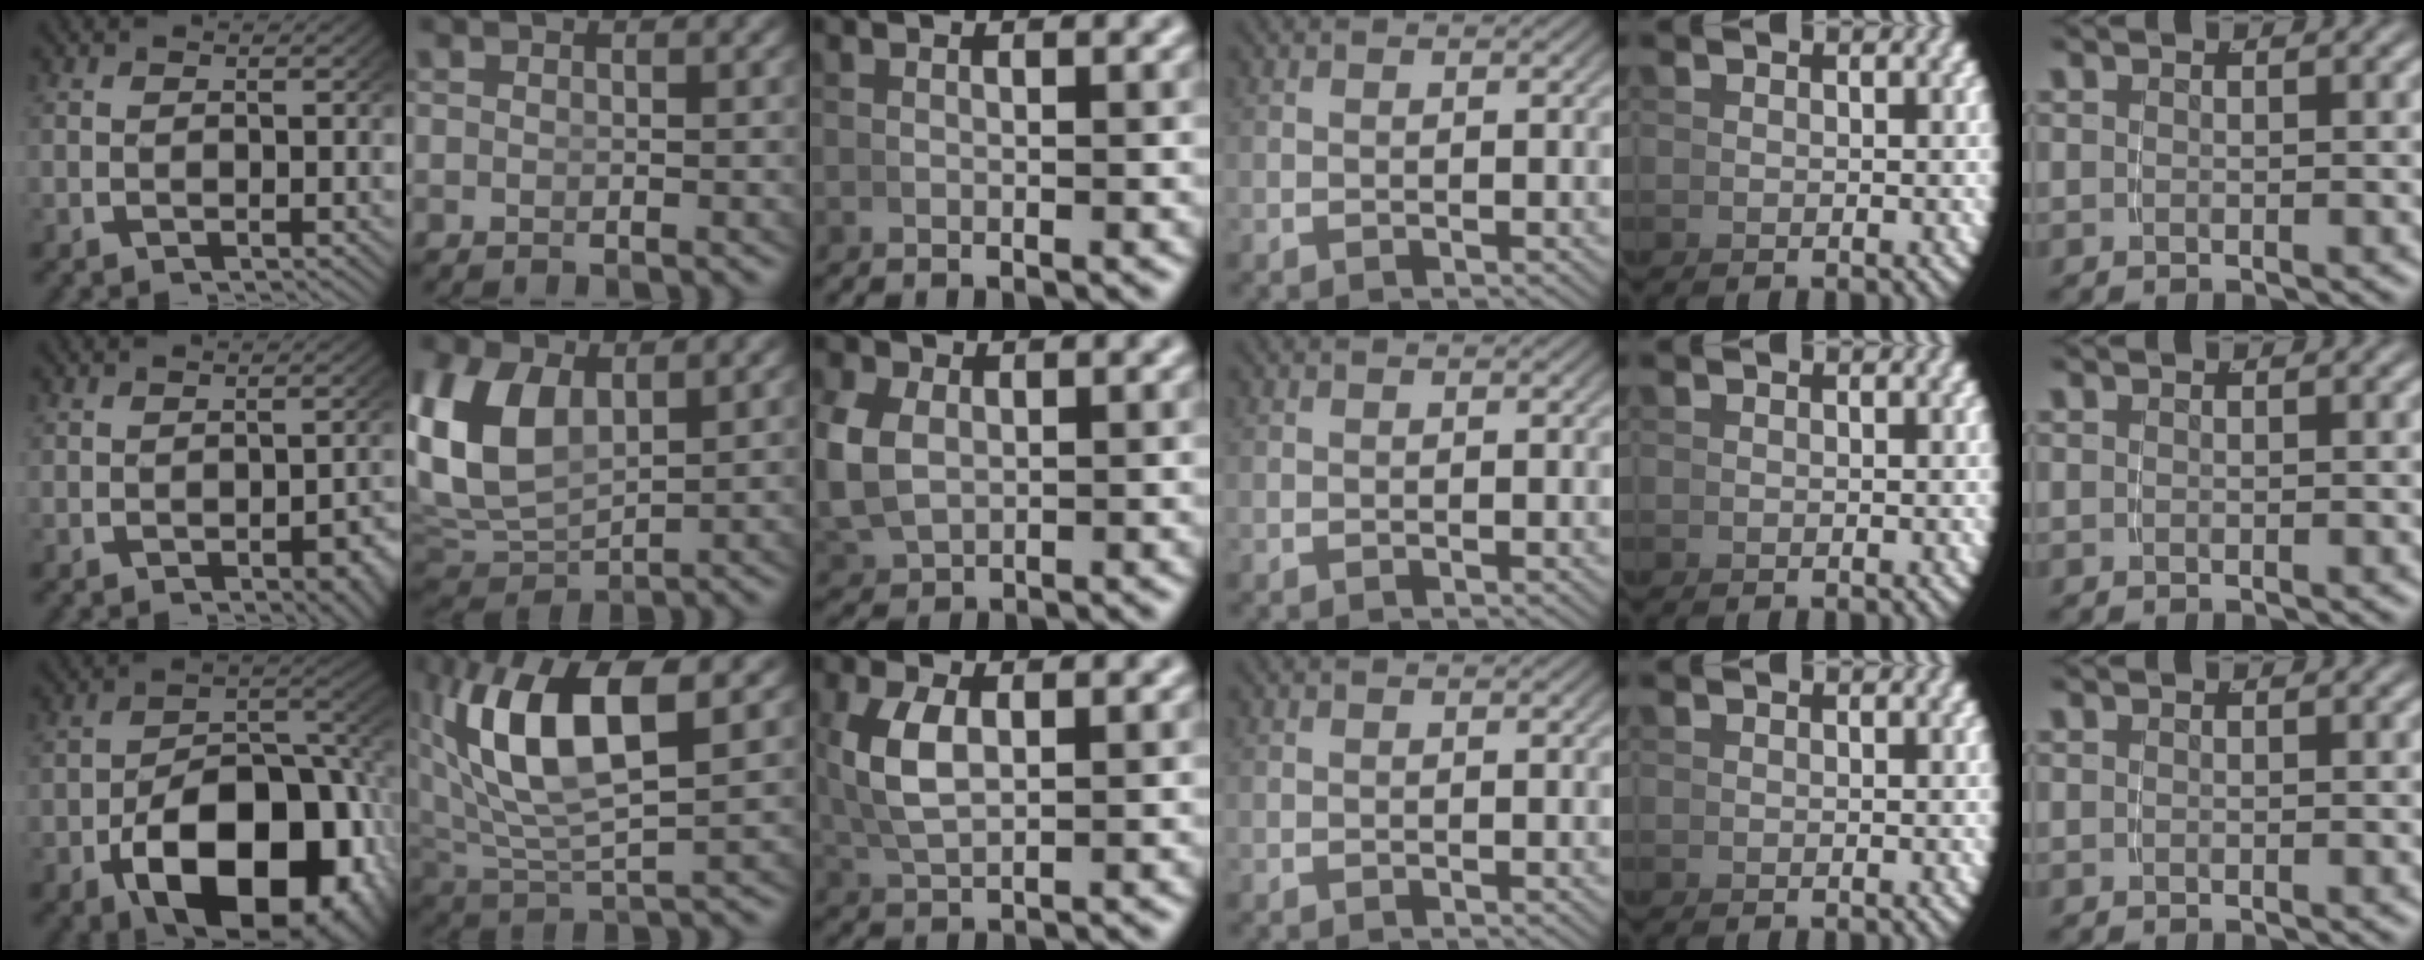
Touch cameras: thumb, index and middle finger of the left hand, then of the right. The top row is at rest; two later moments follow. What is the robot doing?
{"motion": "lift_and_place", "object": "bowl"}